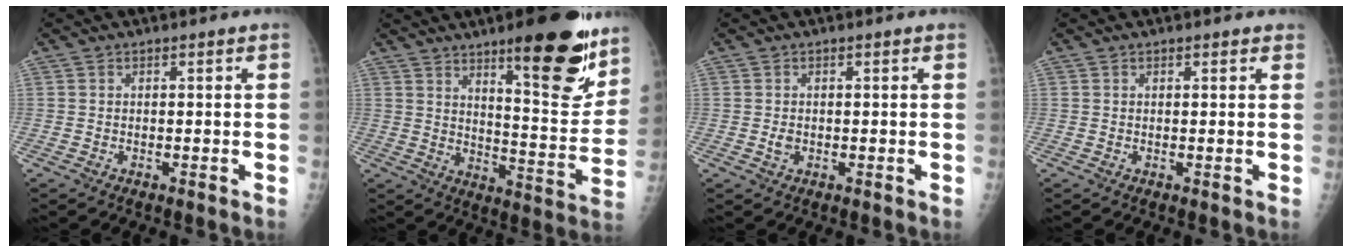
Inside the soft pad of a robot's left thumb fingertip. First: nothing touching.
{"total": 18.7, "force": [11.7, 4.6, 13.8], "torque": [-0.148, -0.081, 0.175]}
{"total": 1.3, "force": [-0.1, 1.0, 0.9], "torque": [-0.013, 0.000, -0.001]}
{"total": 0.9, "force": [0.7, 0.4, 0.4], "torque": [-0.004, -0.003, 0.005]}